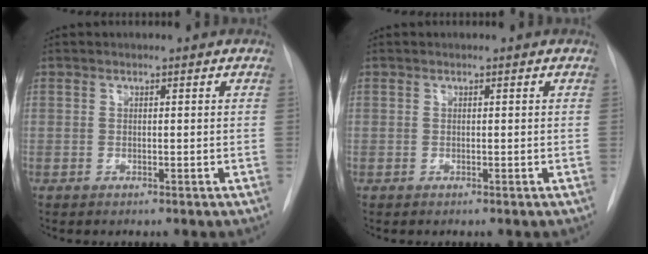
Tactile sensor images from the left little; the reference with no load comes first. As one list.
[{"total": 0.0}]